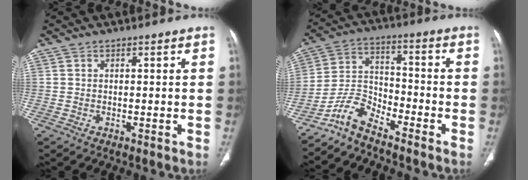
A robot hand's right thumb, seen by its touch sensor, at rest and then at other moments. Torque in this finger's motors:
{"motor_torque": [-0.11, 0.13, 0.79, -0.70, -0.02]}